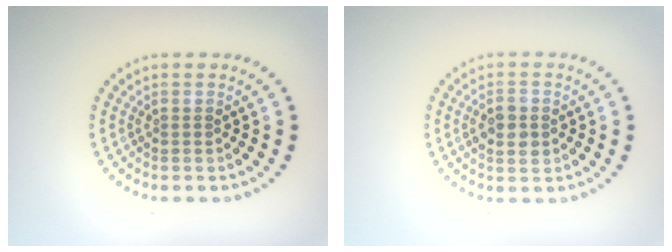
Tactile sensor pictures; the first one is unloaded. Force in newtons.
{"total": 2.7, "press": 2.7, "slide": 0.1}